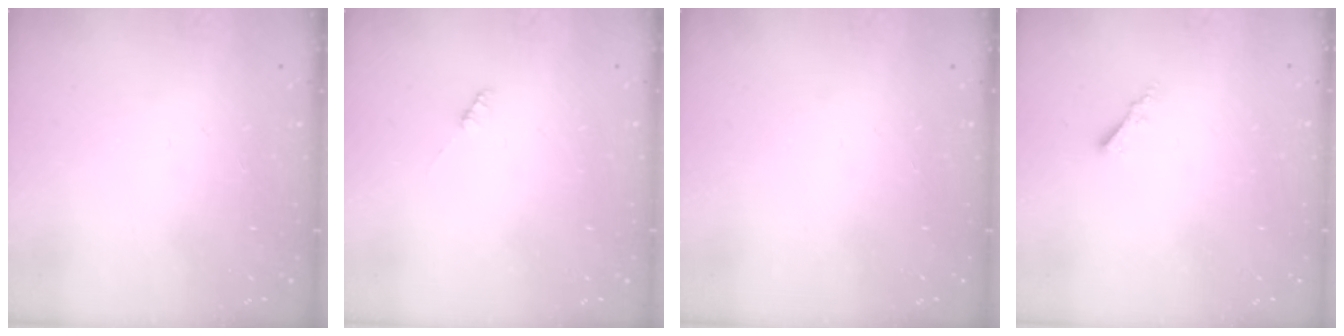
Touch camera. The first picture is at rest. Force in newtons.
{"total": 1.4, "press": 1.4, "slide": 0.2}
{"total": 0.0}
{"total": 1.7, "press": 1.6, "slide": 0.5}